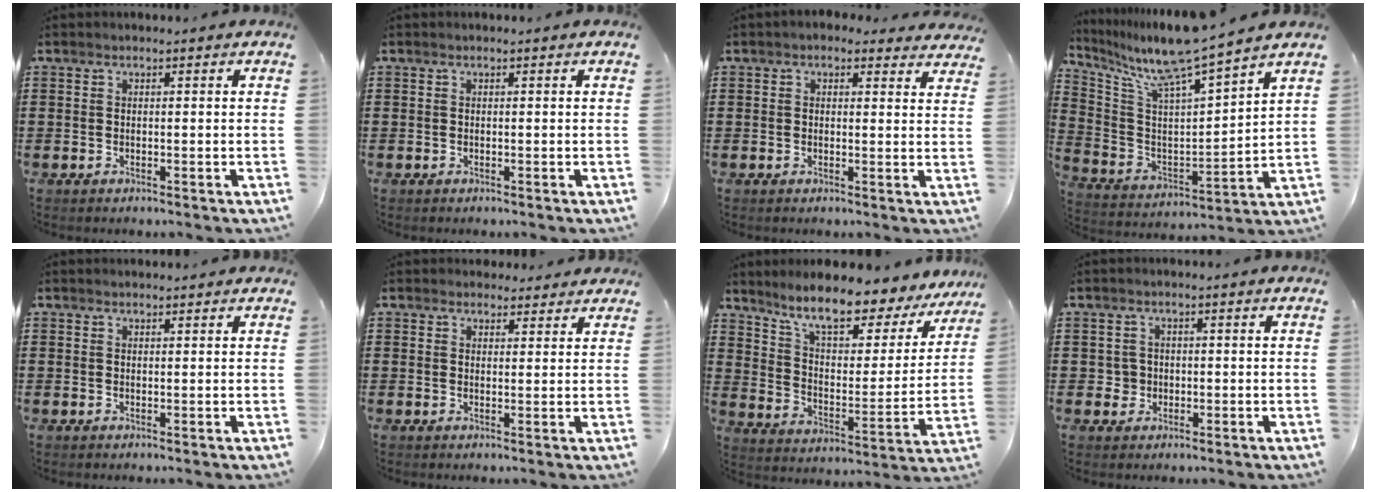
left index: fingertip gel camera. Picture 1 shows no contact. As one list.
[{"total": 0.0}, {"total": 1.8, "force": [1.5, 0.8, 0.4], "torque": [-0.006, 0.000, 0.026]}, {"total": 9.1, "force": [8.2, -0.6, 3.9], "torque": [-0.113, -0.067, 0.136]}, {"total": 0.8, "force": [0.8, 0.1, 0.1], "torque": [-0.003, 0.000, 0.015]}, {"total": 2.7, "force": [2.4, 1.1, 0.1], "torque": [-0.001, -0.003, 0.045]}, {"total": 9.3, "force": [8.0, 1.3, 4.5], "torque": [-0.107, -0.059, 0.132]}, {"total": 2.1, "force": [0.0, 2.0, 0.4], "torque": [-0.018, 0.008, -0.004]}]